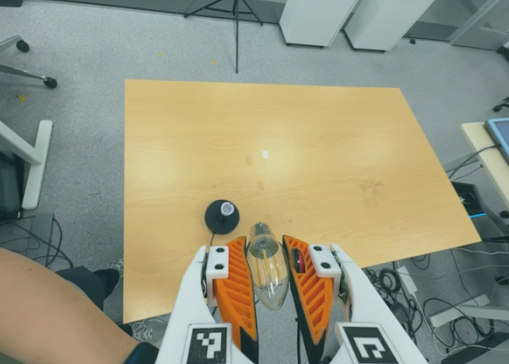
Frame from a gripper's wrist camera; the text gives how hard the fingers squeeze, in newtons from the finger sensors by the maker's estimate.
{"total": 21.3, "left": 23.3, "right": 19.3}